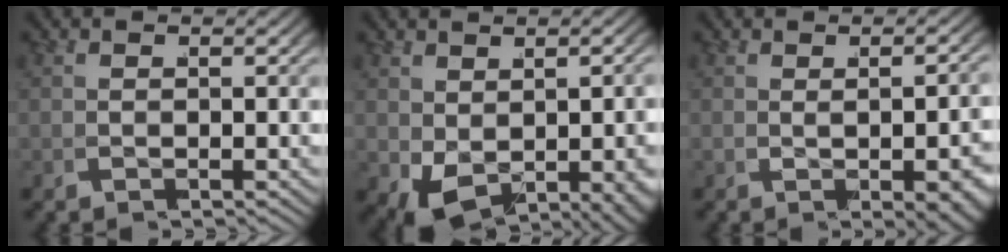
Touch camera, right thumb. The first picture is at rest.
{"total": 4.7, "force": [-1.0, 2.7, 3.8], "torque": [-0.057, -0.028, 0.010]}
{"total": 3.4, "force": [-0.3, 0.8, 3.3], "torque": [-0.027, 0.006, 0.000]}